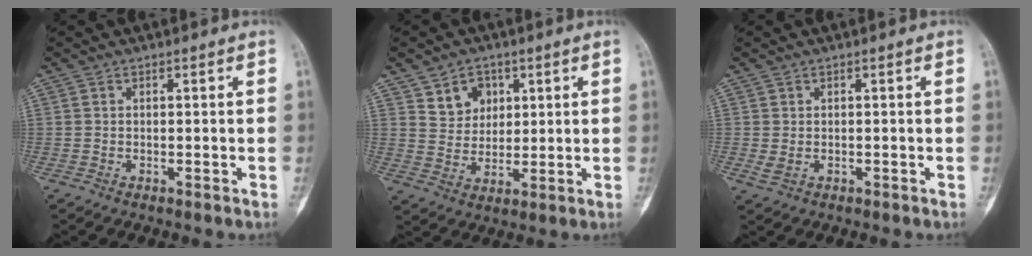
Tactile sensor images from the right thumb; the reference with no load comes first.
{"total": 6.8, "force": [3.3, 5.5, 2.4], "torque": [-0.009, -0.018, 0.061]}
{"total": 1.4, "force": [-0.2, 1.0, 1.0], "torque": [-0.022, 0.000, 0.001]}